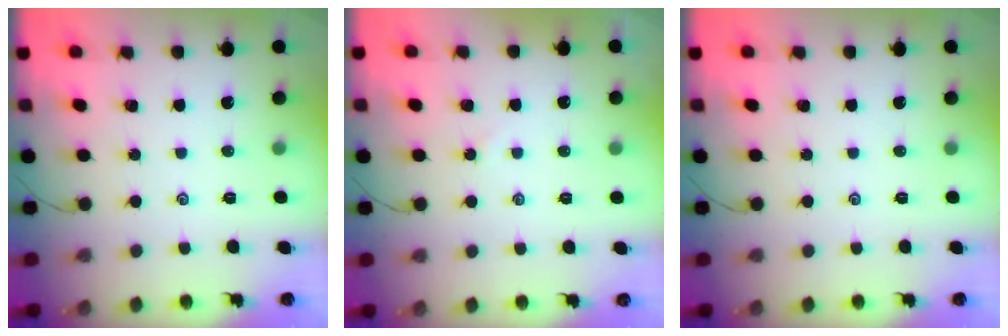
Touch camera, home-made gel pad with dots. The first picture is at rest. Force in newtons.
{"total": 1.4, "press": 1.4, "slide": 0.4}
{"total": 0.0}